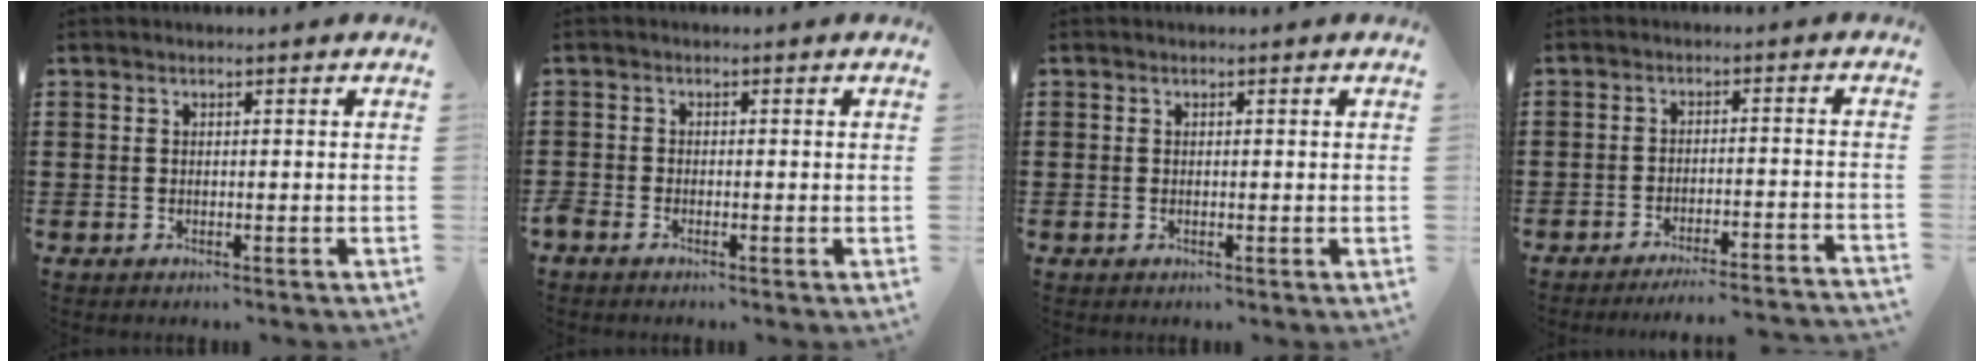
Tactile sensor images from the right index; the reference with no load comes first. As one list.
[{"total": 1.0, "force": [-1.0, 0.2, 0.2], "torque": [-0.007, -0.001, -0.019]}, {"total": 0.0}, {"total": 3.7, "force": [-3.4, -0.5, 1.2], "torque": [-0.022, -0.007, -0.070]}]